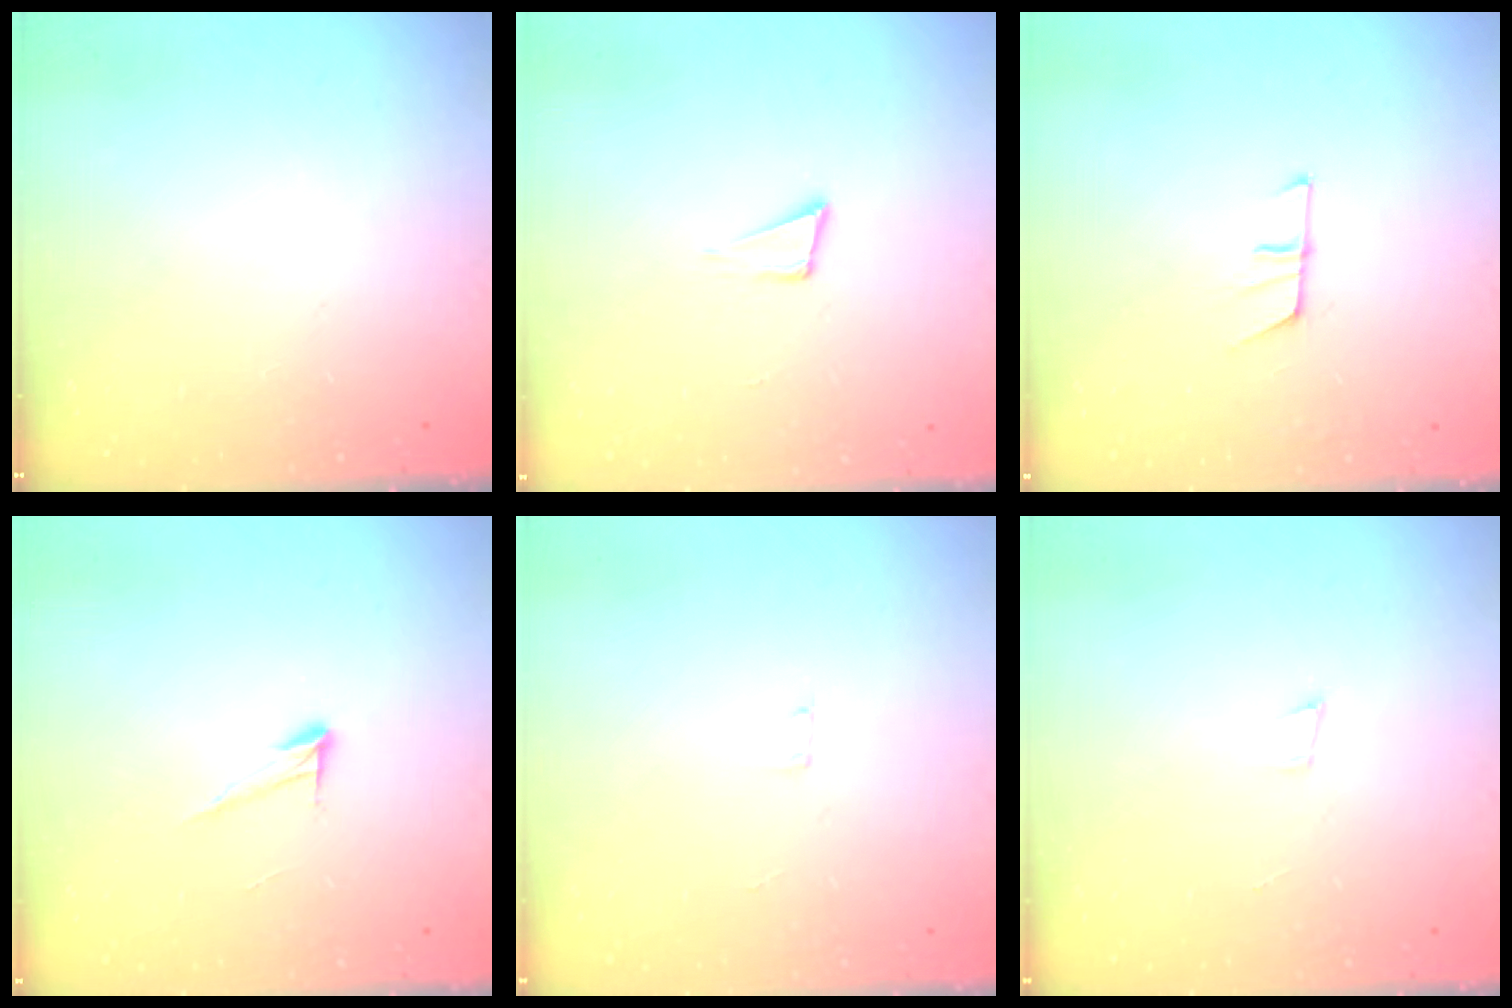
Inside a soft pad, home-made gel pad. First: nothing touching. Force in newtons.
{"total": 3.9, "press": 2.6, "slide": 2.9}
{"total": 7.8, "press": 7.8, "slide": 0.4}
{"total": 7.1, "press": 7.0, "slide": 0.4}
{"total": 1.8, "press": 1.8, "slide": 0.1}
{"total": 3.3, "press": 1.9, "slide": 2.7}